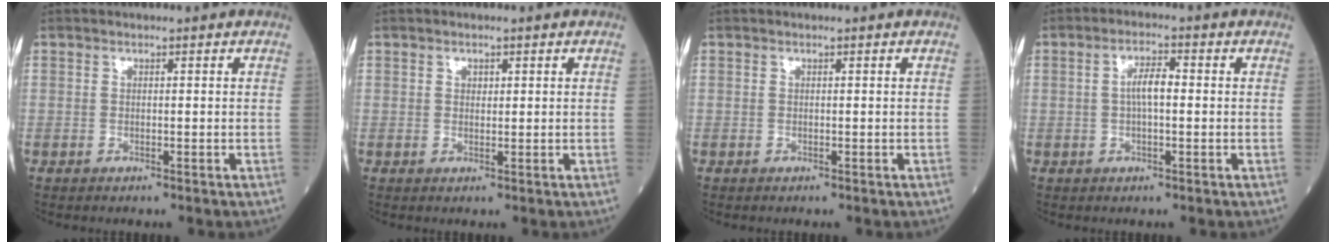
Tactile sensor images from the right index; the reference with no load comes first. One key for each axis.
{"total": 1.0, "fx": 0.4, "fy": 0.8, "fz": 0.5, "tx": -0.004, "ty": -0.001, "tz": 0.005}
{"total": 0.0}
{"total": 3.6, "fx": 0.1, "fy": 1.0, "fz": 3.4, "tx": -0.065, "ty": 0.013, "tz": -0.001}